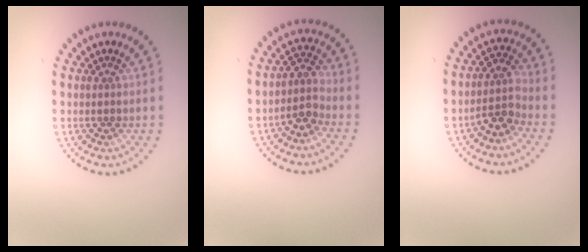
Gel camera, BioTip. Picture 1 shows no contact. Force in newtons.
{"total": 2.2, "press": 1.9, "slide": 1.2}
{"total": 2.7, "press": 2.0, "slide": 1.9}